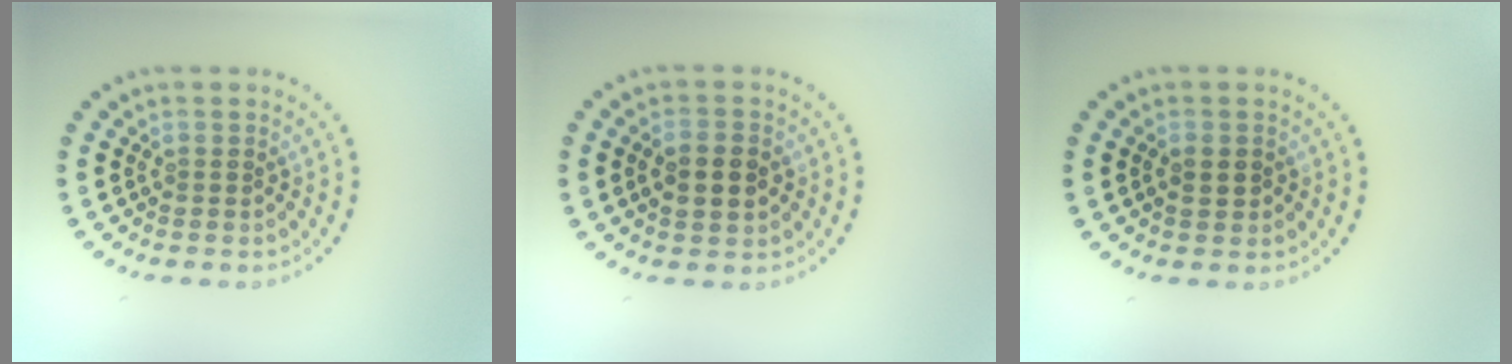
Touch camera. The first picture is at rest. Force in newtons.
{"total": 2.9, "press": 2.9, "slide": 0.1}
{"total": 1.2, "press": 1.1, "slide": 0.1}